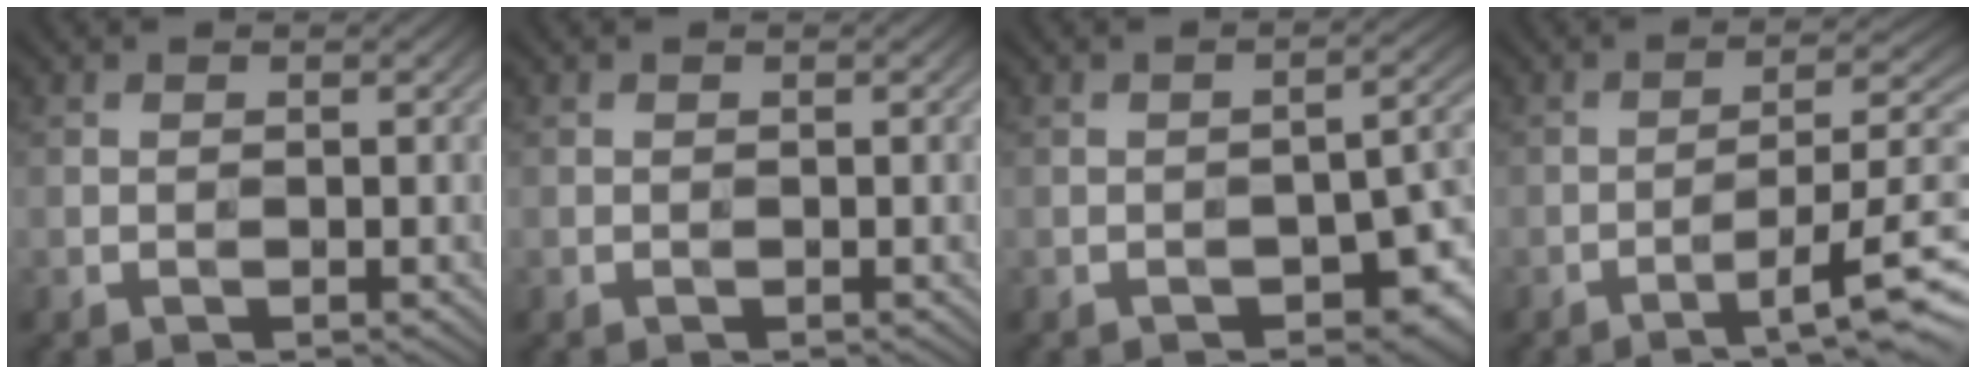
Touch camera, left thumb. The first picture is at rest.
{"total": 0.0}
{"total": 6.8, "force": [-3.5, 3.0, 5.0], "torque": [-0.057, -0.001, -0.048]}
{"total": 8.2, "force": [-4.0, 1.2, 7.1], "torque": [-0.116, 0.009, -0.061]}